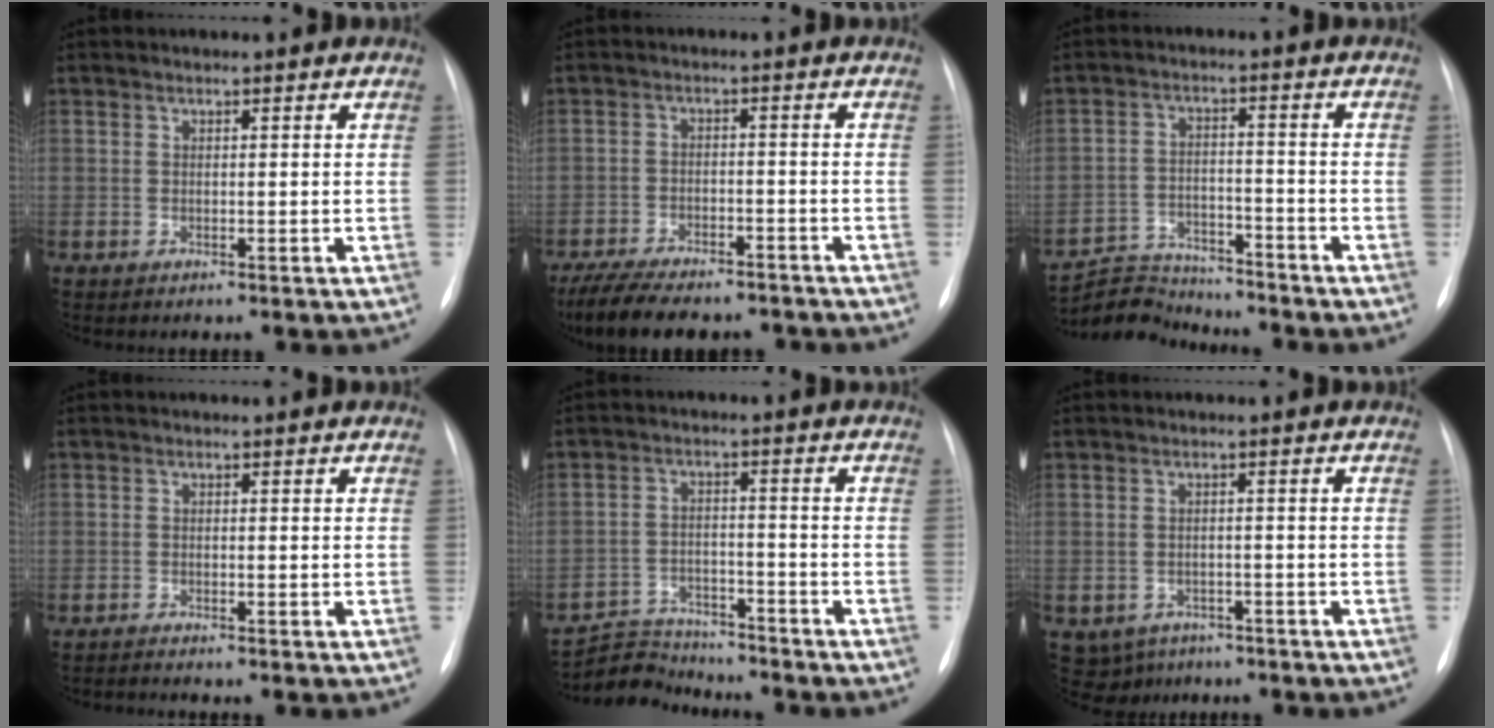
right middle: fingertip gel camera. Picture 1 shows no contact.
{"total": 14.4, "force": [-12.2, 4.4, 6.4], "torque": [-0.129, -0.006, -0.179]}
{"total": 7.5, "force": [-7.3, 1.5, -0.6], "torque": [0.006, 0.012, -0.129]}
{"total": 0.8, "force": [-0.7, -0.3, 0.1], "torque": [-0.004, -0.003, -0.014]}
{"total": 6.9, "force": [-6.6, 1.6, -0.8], "torque": [0.011, 0.009, -0.116]}
{"total": 4.9, "force": [-3.0, 3.8, 0.8], "torque": [-0.011, 0.006, -0.037]}